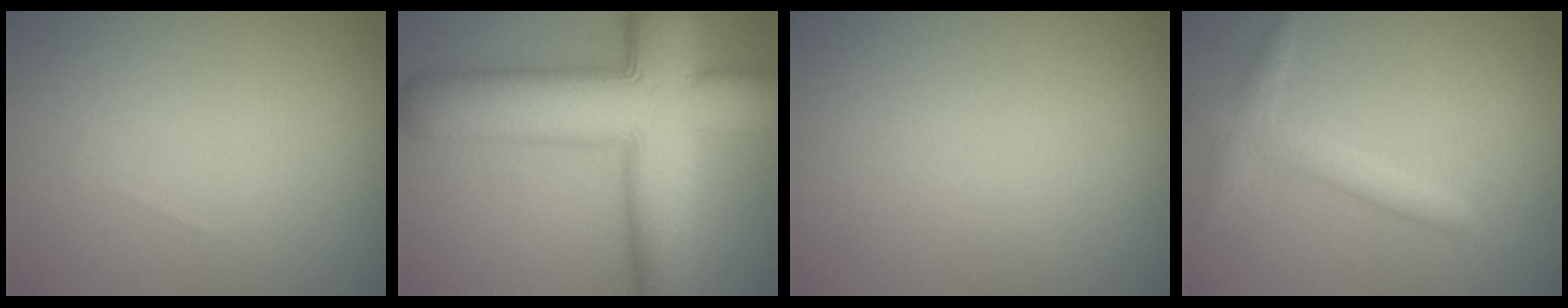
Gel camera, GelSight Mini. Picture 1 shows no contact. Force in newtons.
{"total": 14.4, "press": 14.4, "slide": 0.3}
{"total": 0.0}
{"total": 2.1, "press": 2.1, "slide": 0.1}